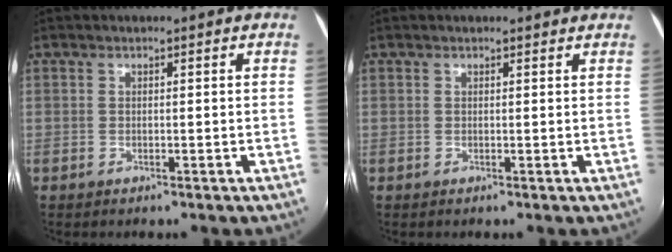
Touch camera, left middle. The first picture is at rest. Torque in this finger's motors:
{"motor_torque": [-0.15, 0.13, -0.14, -0.01]}